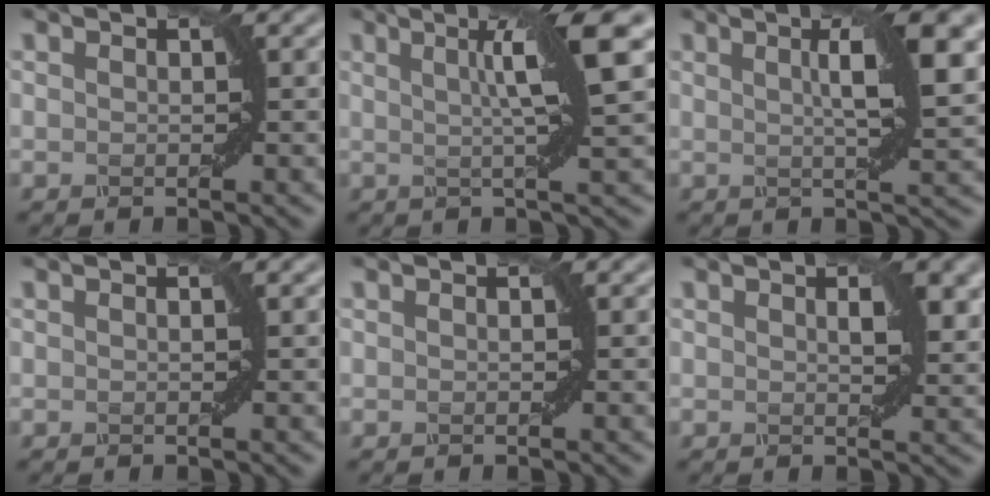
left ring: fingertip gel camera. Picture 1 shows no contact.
{"total": 6.7, "force": [1.7, 0.8, 6.4], "torque": [-0.089, 0.018, 0.026]}
{"total": 6.9, "force": [1.9, 1.5, 6.5], "torque": [-0.078, 0.013, 0.026]}
{"total": 0.0}
{"total": 0.0}
{"total": 2.8, "force": [1.1, 0.9, 2.4], "torque": [-0.034, 0.002, 0.021]}